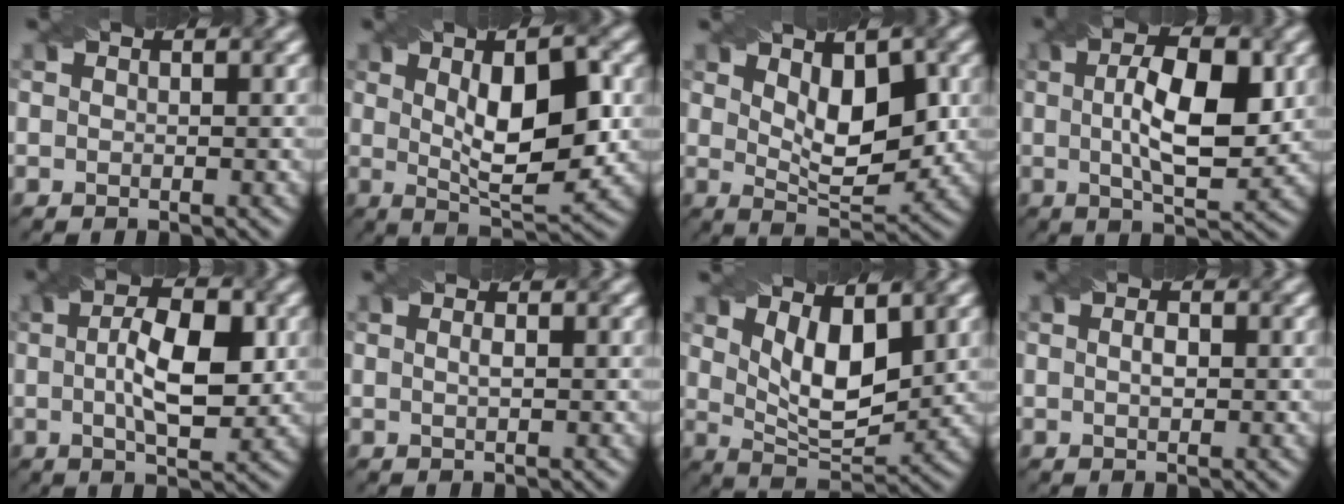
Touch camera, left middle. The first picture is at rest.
{"total": 8.7, "force": [1.1, 2.9, 8.2], "torque": [-0.124, 0.006, 0.018]}
{"total": 6.2, "force": [1.5, 2.9, 5.3], "torque": [-0.083, -0.004, 0.030]}
{"total": 8.1, "force": [1.0, 2.9, 7.5], "torque": [-0.123, 0.007, 0.015]}
{"total": 6.7, "force": [0.5, 2.6, 6.2], "torque": [-0.100, 0.005, 0.007]}
{"total": 0.7, "force": [0.1, 0.2, 0.7], "torque": [-0.012, 0.001, 0.000]}
{"total": 5.7, "force": [2.2, 2.5, 4.6], "torque": [-0.087, -0.013, 0.041]}
{"total": 1.1, "force": [0.0, 0.5, 1.0], "torque": [-0.016, -0.001, 0.002]}